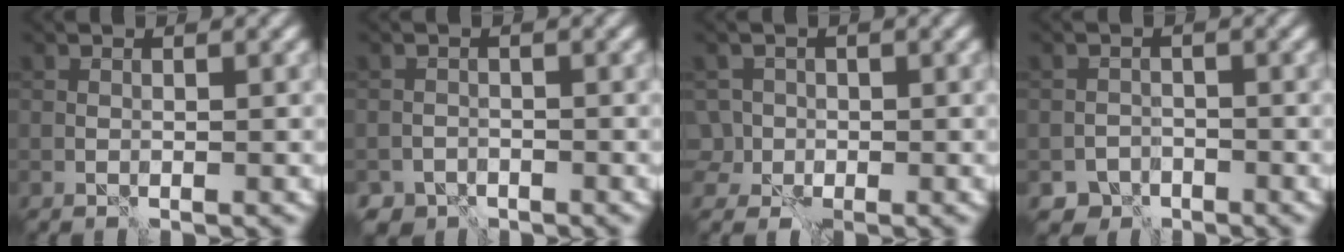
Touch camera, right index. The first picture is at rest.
{"total": 2.7, "force": [-2.3, 1.4, 0.2], "torque": [0.006, 0.004, -0.034]}
{"total": 2.5, "force": [-0.7, 2.4, 0.4], "torque": [0.000, 0.011, -0.013]}
{"total": 2.8, "force": [-2.2, 1.8, 0.2], "torque": [0.010, 0.002, -0.036]}